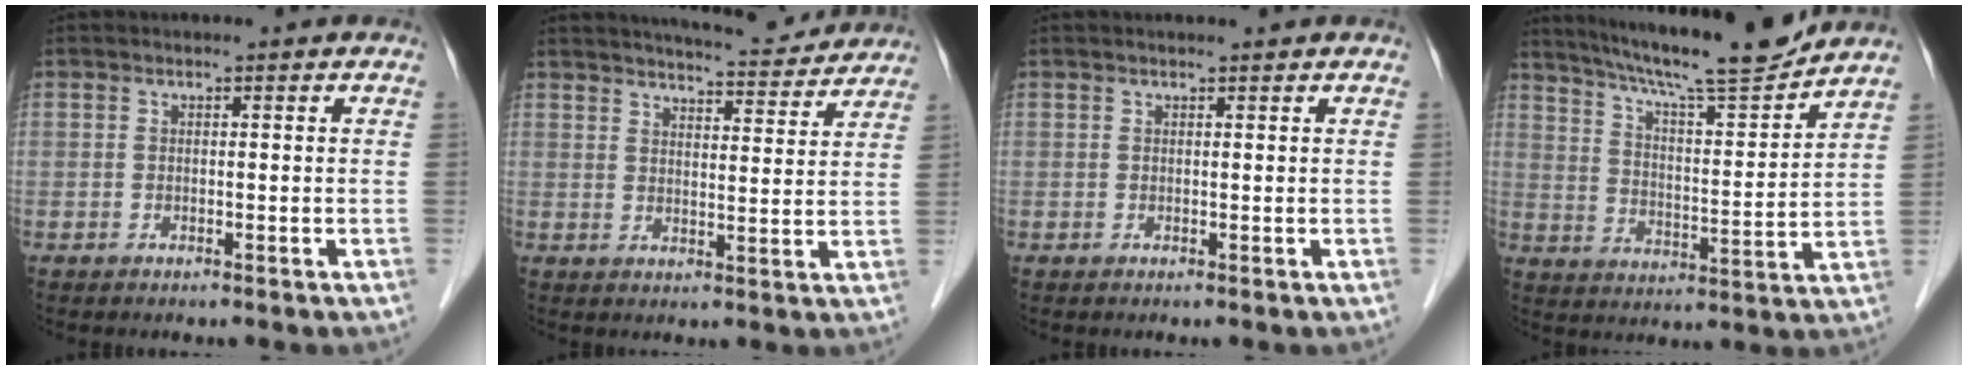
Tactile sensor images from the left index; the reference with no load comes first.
{"total": 12.0, "force": [11.3, 1.7, 3.5], "torque": [-0.046, -0.001, 0.140]}
{"total": 1.1, "force": [1.0, 0.0, 0.5], "torque": [-0.006, 0.008, 0.016]}
{"total": 16.2, "force": [14.6, 0.0, 7.1], "torque": [-0.120, -0.009, 0.224]}